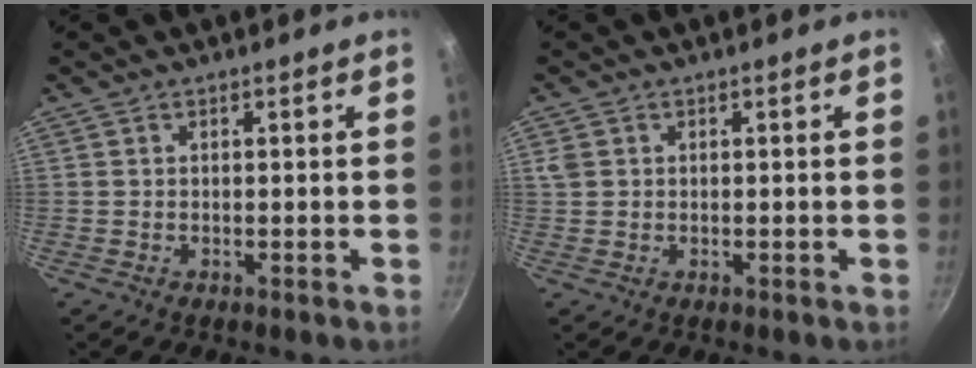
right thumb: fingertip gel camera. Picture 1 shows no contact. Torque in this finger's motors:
{"motor_torque": [-0.19, 0.56, 0.10, -0.08, 0.02]}